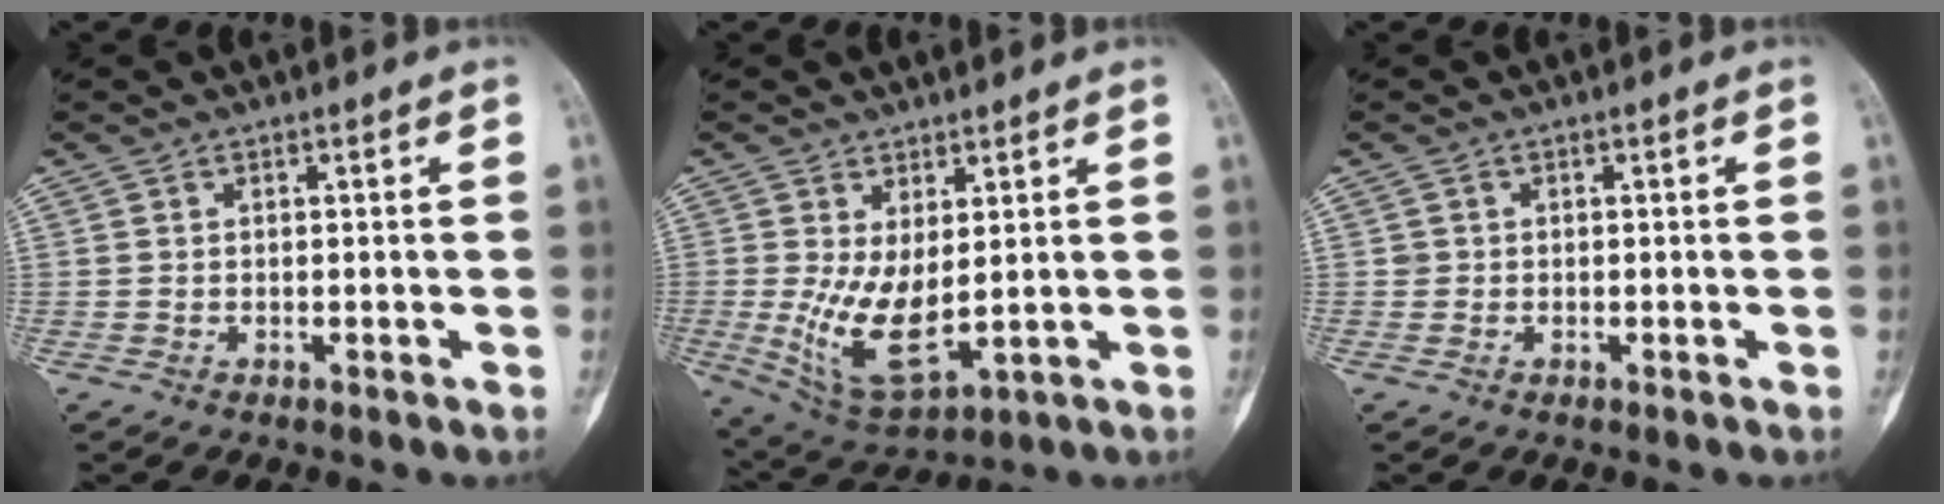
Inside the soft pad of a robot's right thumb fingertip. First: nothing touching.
{"total": 10.4, "force": [0.2, 5.0, 9.2], "torque": [-0.169, -0.022, 0.027]}
{"total": 0.8, "force": [0.1, 0.8, 0.0], "torque": [0.006, 0.004, 0.001]}